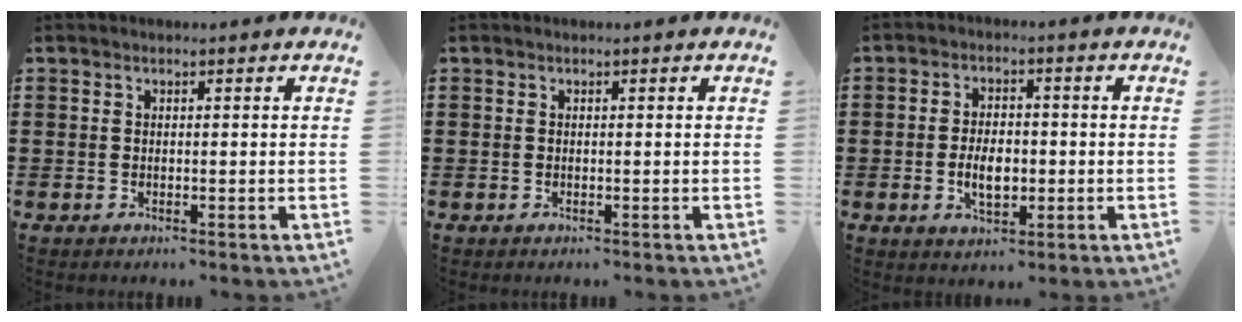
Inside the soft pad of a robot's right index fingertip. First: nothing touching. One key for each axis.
{"total": 0.0}
{"total": 5.3, "fx": -1.0, "fy": 2.9, "fz": 4.3, "tx": -0.070, "ty": -0.002, "tz": -0.022}